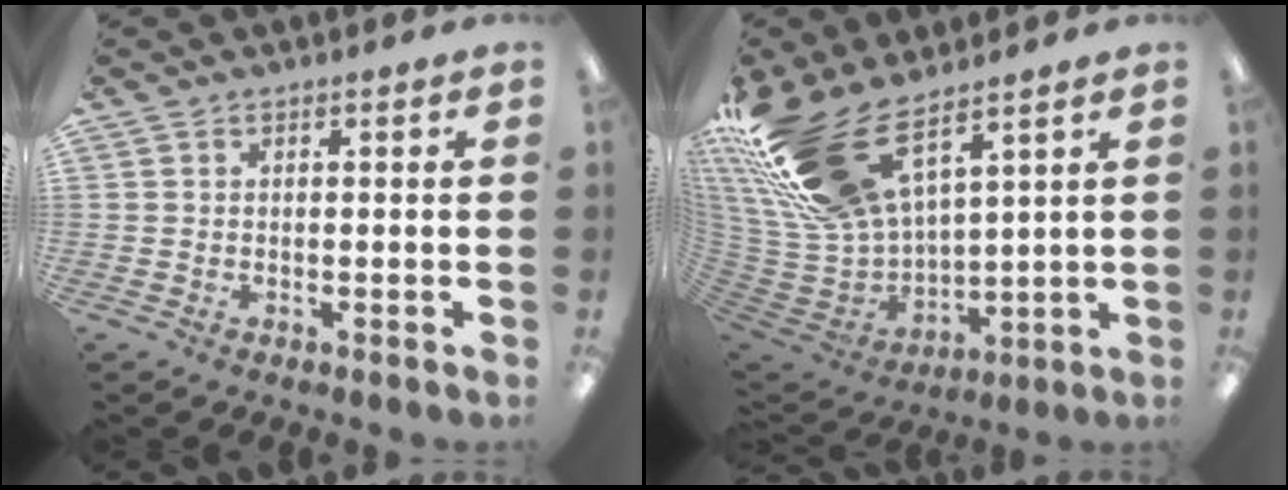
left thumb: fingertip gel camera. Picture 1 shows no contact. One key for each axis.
{"total": 21.6, "fx": 14.3, "fy": 9.1, "fz": 13.5, "tx": -0.302, "ty": -0.079, "tz": 0.263}